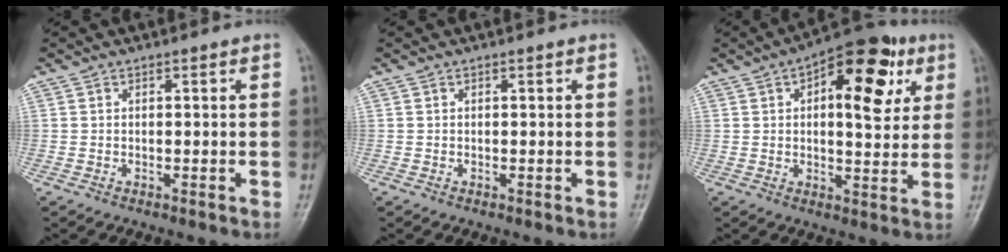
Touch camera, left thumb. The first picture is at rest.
{"total": 0.0}
{"total": 15.8, "force": [5.7, 7.5, 12.8], "torque": [-0.133, 0.001, 0.073]}